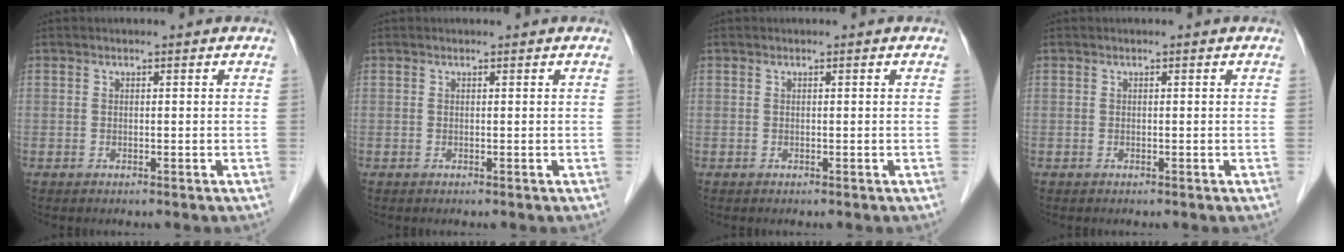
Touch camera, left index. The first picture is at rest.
{"total": 0.0}
{"total": 0.0}
{"total": 0.0}